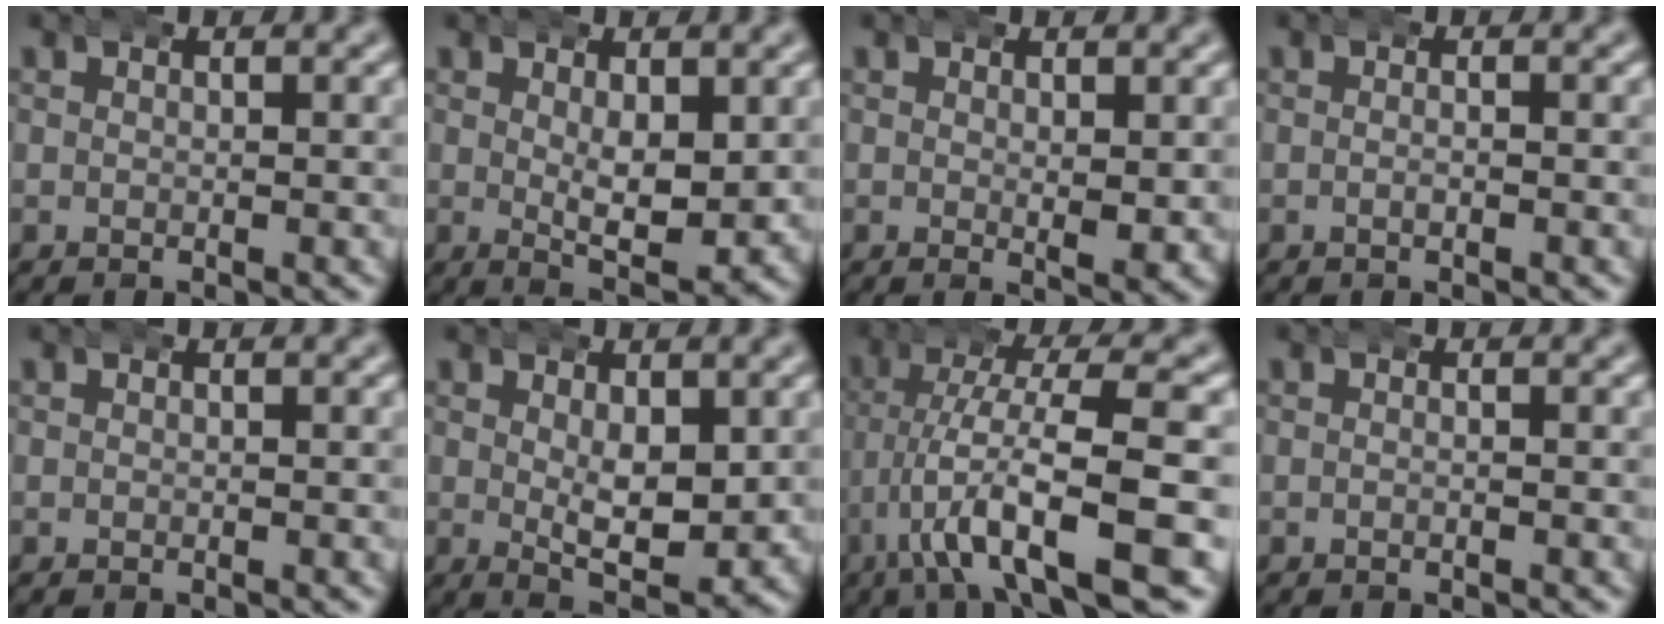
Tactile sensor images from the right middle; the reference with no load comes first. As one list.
[{"total": 4.5, "force": [0.4, 1.7, 4.2], "torque": [-0.069, -0.021, 0.013]}, {"total": 1.6, "force": [0.2, 0.5, 1.5], "torque": [-0.024, -0.007, 0.004]}, {"total": 1.0, "force": [-0.4, 0.4, 0.9], "torque": [-0.010, 0.001, -0.011]}, {"total": 0.0}, {"total": 4.9, "force": [0.4, 2.2, 4.3], "torque": [-0.073, -0.024, 0.014]}, {"total": 8.4, "force": [-3.0, 2.1, 7.5], "torque": [-0.150, -0.018, -0.035]}, {"total": 0.5, "force": [-0.1, 0.2, 0.4], "torque": [-0.005, 0.004, -0.007]}]